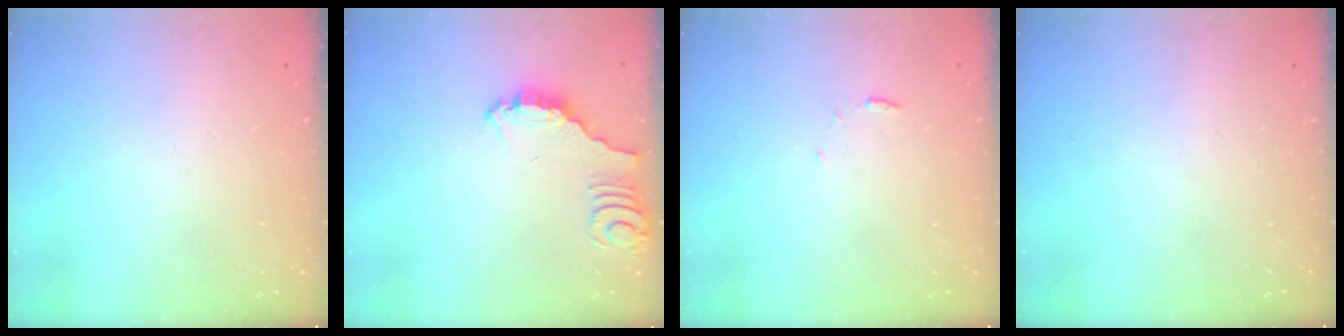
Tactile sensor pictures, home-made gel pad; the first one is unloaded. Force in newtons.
{"total": 3.0, "press": 3.0, "slide": 0.2}
{"total": 3.5, "press": 3.5, "slide": 0.3}
{"total": 0.0}